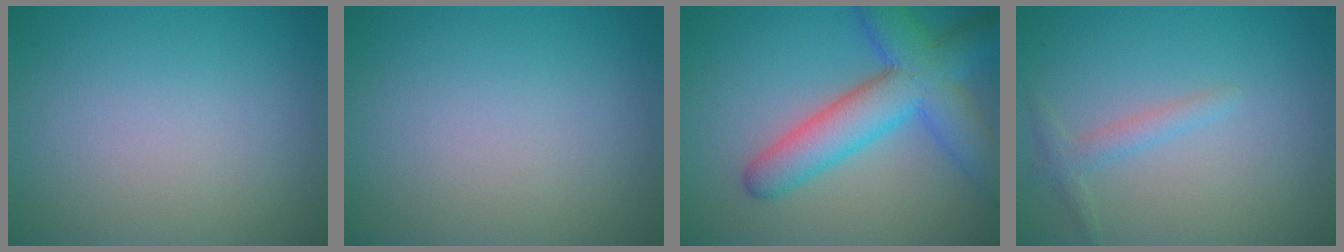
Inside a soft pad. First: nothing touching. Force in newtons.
{"total": 0.0}
{"total": 7.8, "press": 7.8, "slide": 0.3}
{"total": 1.5, "press": 1.5, "slide": 0.1}